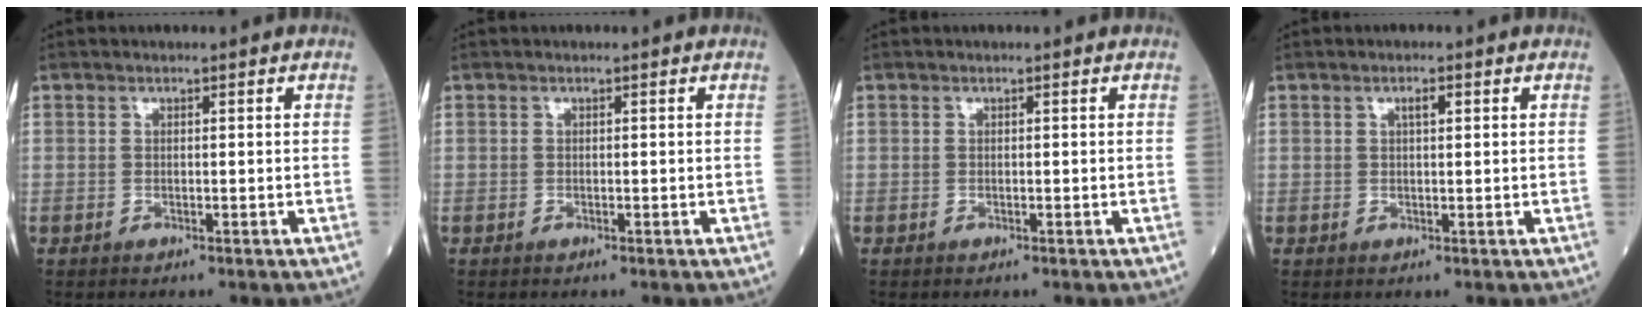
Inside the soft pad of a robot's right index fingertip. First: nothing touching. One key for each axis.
{"total": 0.0}
{"total": 0.0}
{"total": 1.4, "fx": 0.6, "fy": 0.4, "fz": 1.2, "tx": -0.022, "ty": 0.001, "tz": 0.008}